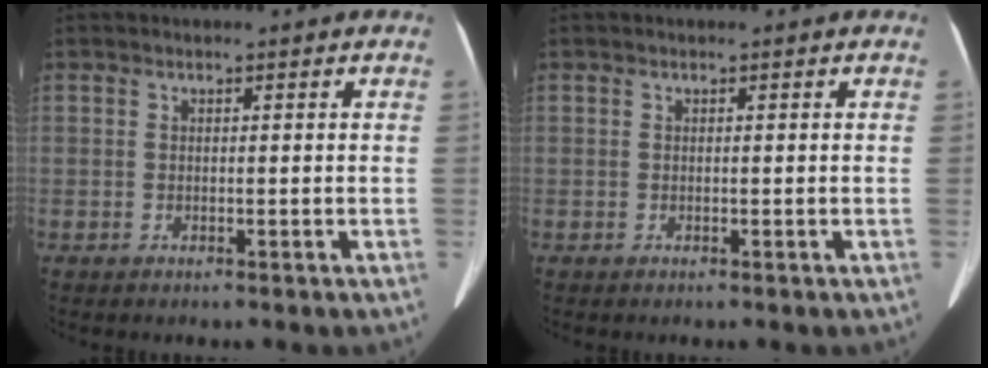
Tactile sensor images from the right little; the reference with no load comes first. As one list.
[{"total": 0.0}]